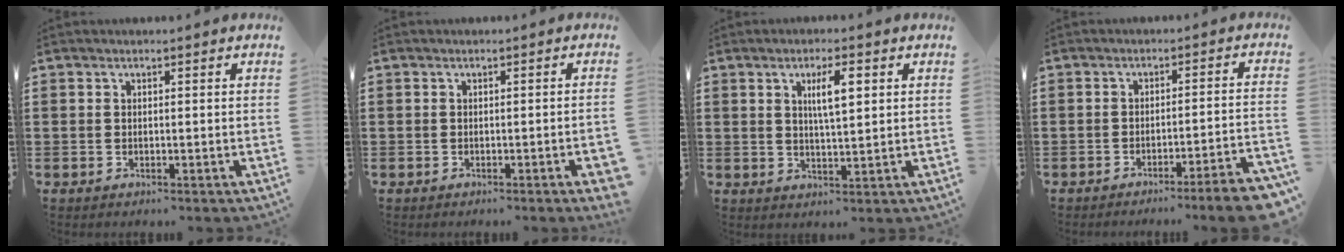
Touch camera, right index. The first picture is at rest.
{"total": 1.5, "force": [-0.7, -0.1, 1.3], "torque": [-0.021, -0.003, -0.013]}
{"total": 4.9, "force": [1.6, 1.1, 4.5], "torque": [-0.076, 0.002, 0.021]}
{"total": 5.2, "force": [-4.0, -0.7, 3.2], "torque": [-0.051, -0.018, -0.078]}